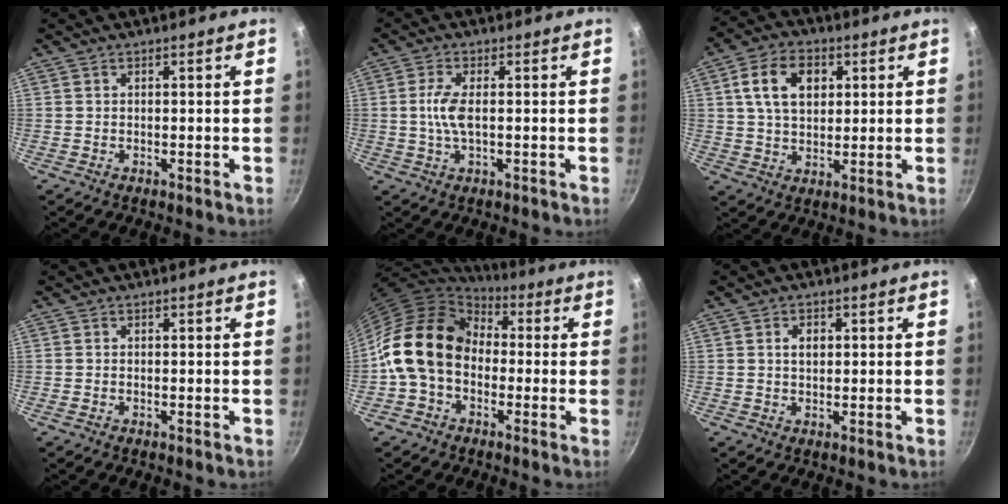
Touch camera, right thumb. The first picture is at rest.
{"total": 4.9, "force": [0.1, 1.8, 4.6], "torque": [-0.105, 0.002, -0.001]}
{"total": 10.7, "force": [3.0, 7.3, 7.2], "torque": [-0.110, 0.004, 0.048]}
{"total": 0.0}
{"total": 16.3, "force": [-0.9, 12.5, 10.4], "torque": [-0.160, 0.045, -0.035]}
{"total": 2.8, "force": [0.7, 2.0, 1.9], "torque": [-0.020, 0.002, 0.010]}